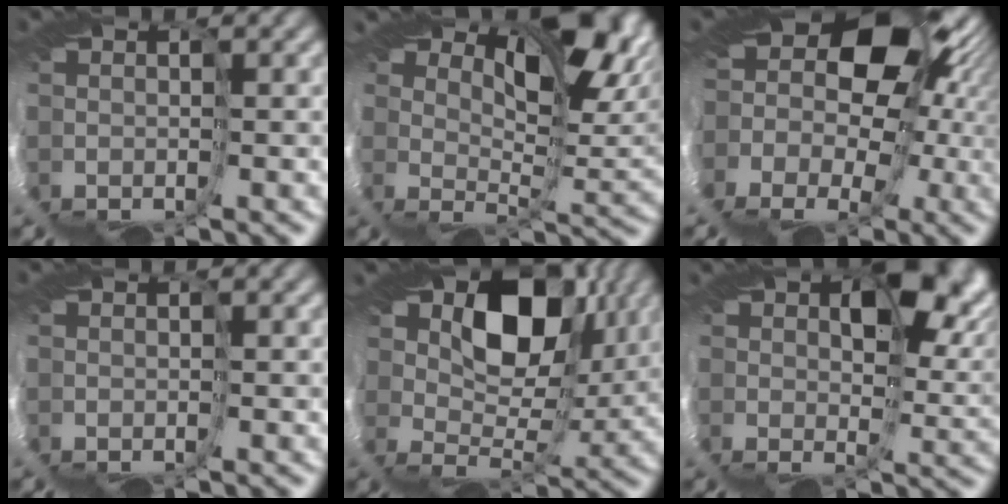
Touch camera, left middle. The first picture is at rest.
{"total": 10.0, "force": [7.2, 2.9, 6.2], "torque": [-0.107, -0.004, 0.130]}
{"total": 12.3, "force": [4.3, 7.6, 8.7], "torque": [-0.137, -0.011, 0.077]}
{"total": 0.0}
{"total": 9.4, "force": [7.6, 3.7, 4.3], "torque": [-0.074, -0.001, 0.135]}
{"total": 10.5, "force": [5.3, 4.6, 7.8], "torque": [-0.127, 0.001, 0.107]}